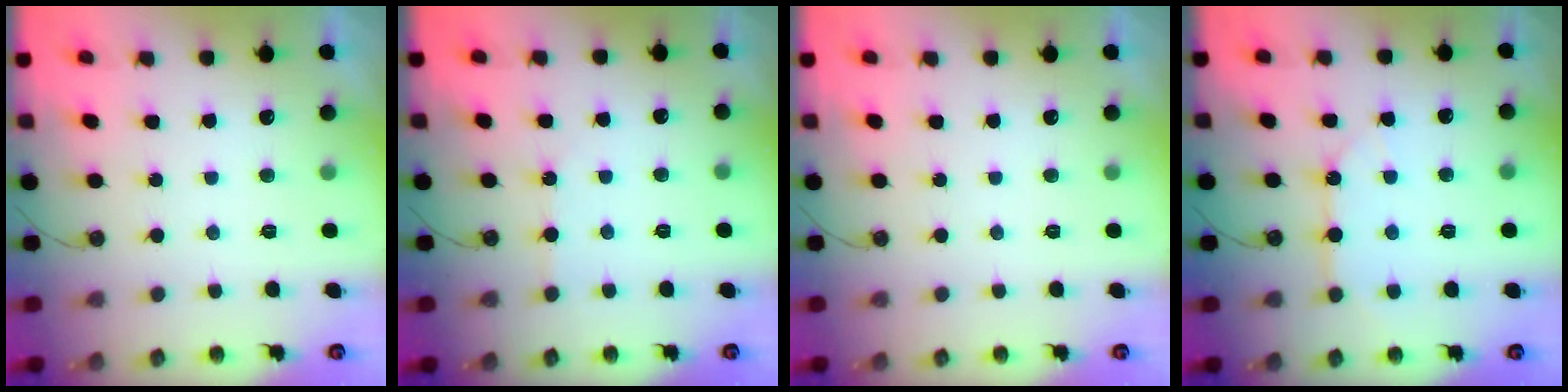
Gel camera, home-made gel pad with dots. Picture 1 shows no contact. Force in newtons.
{"total": 1.0, "press": 1.0, "slide": 0.2}
{"total": 0.0}
{"total": 8.1, "press": 8.0, "slide": 0.9}